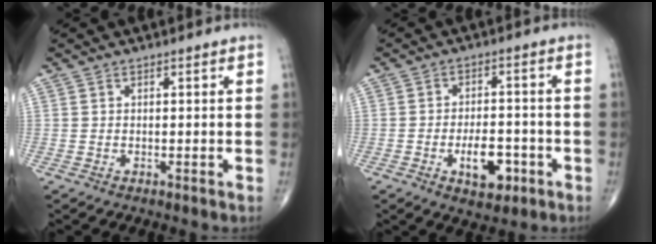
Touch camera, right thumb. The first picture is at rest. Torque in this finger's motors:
{"motor_torque": [0.97, 0.67, 0.80, -0.28, 0.20]}